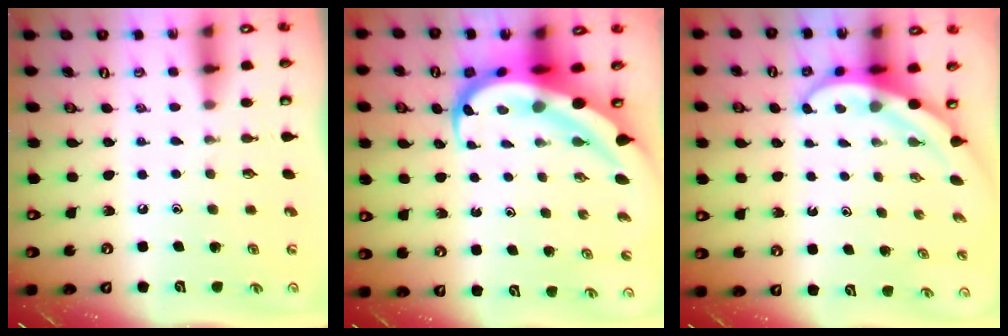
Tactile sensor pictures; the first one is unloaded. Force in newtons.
{"total": 11.3, "press": 11.3, "slide": 1.3}
{"total": 4.4, "press": 4.4, "slide": 0.5}